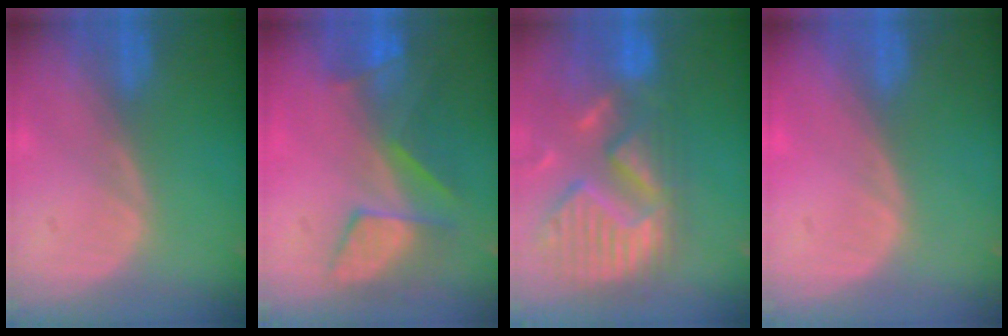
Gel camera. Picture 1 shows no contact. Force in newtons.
{"total": 8.0, "press": 7.4, "slide": 3.0}
{"total": 14.0, "press": 11.7, "slide": 7.8}
{"total": 0.6, "press": 0.0, "slide": 0.6}